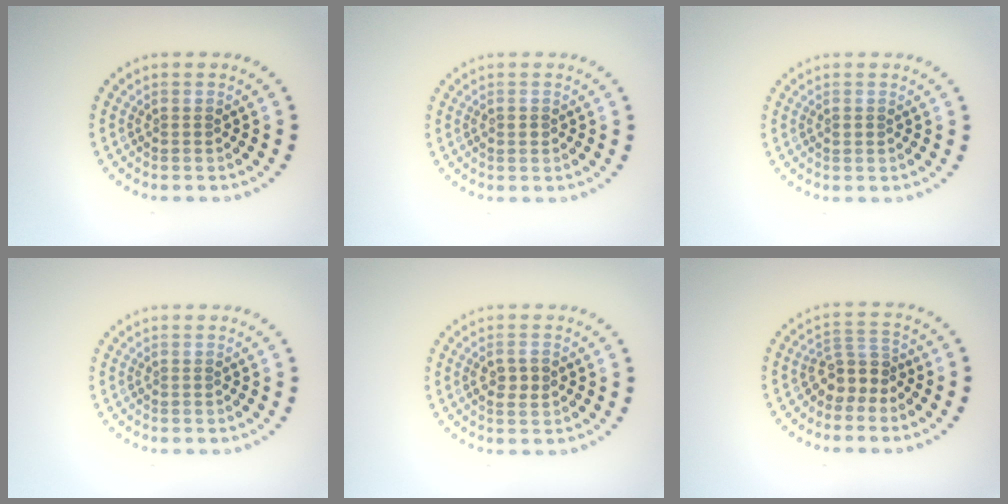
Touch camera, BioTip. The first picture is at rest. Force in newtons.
{"total": 1.0, "press": 1.0, "slide": 0.2}
{"total": 0.8, "press": 0.8, "slide": 0.1}
{"total": 0.0}
{"total": 2.1, "press": 2.1, "slide": 0.3}
{"total": 2.8, "press": 2.2, "slide": 1.7}